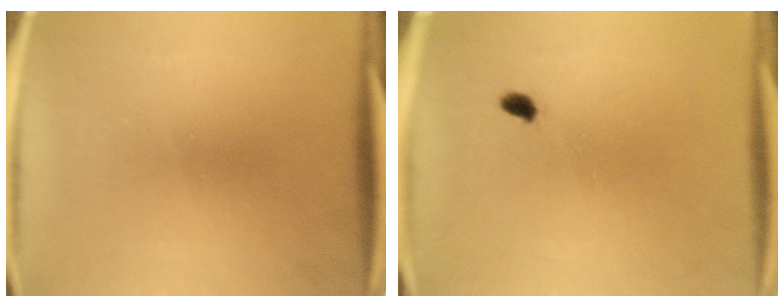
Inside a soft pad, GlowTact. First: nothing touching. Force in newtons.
{"total": 1.4}